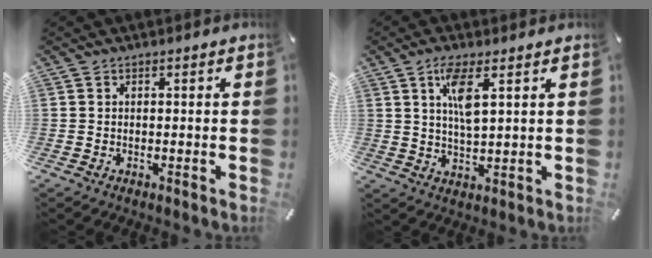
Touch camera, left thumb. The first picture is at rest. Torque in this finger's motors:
{"motor_torque": [1.16, 1.43, 1.01, -0.94, 0.37]}